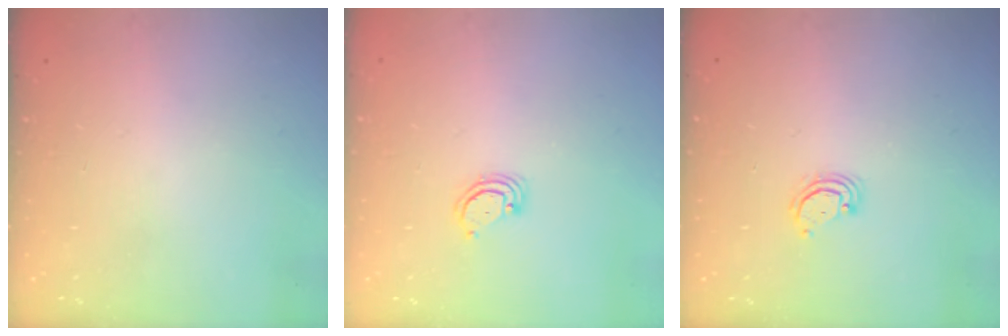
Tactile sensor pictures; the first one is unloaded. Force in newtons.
{"total": 2.9, "press": 2.9, "slide": 0.2}
{"total": 2.9, "press": 2.9, "slide": 0.2}